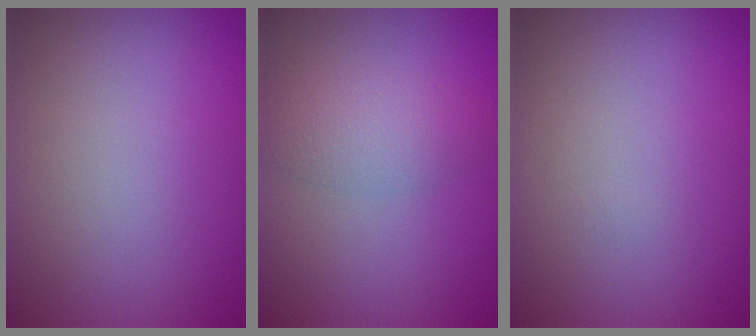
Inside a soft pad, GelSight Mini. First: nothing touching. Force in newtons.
{"total": 3.0, "press": 3.0, "slide": 0.1}
{"total": 0.0}